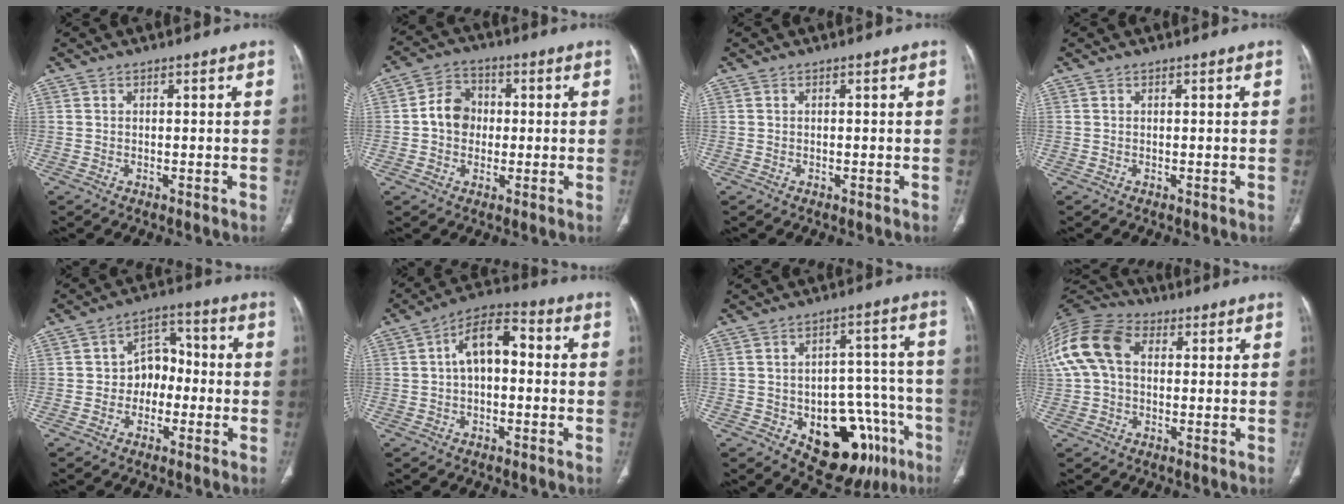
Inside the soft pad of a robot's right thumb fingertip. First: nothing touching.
{"total": 7.3, "force": [0.0, 6.2, 3.9], "torque": [-0.044, 0.018, -0.009]}
{"total": 0.0}
{"total": 0.0}
{"total": 8.0, "force": [-1.2, 6.1, 5.0], "torque": [-0.036, 0.036, -0.030]}
{"total": 10.1, "force": [0.7, 5.7, 8.3], "torque": [-0.127, 0.034, 0.000]}
{"total": 19.1, "force": [-8.5, 11.0, 13.2], "torque": [-0.108, 0.058, -0.100]}
{"total": 15.9, "force": [2.9, 11.0, 11.1], "torque": [-0.249, 0.038, 0.048]}